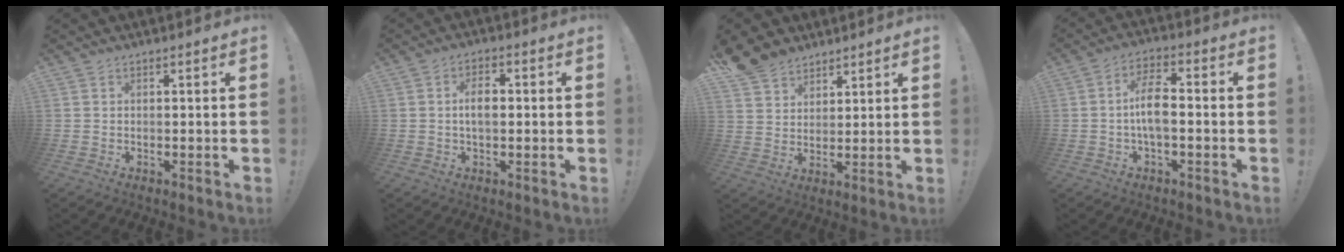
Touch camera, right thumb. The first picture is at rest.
{"total": 5.6, "force": [0.1, 3.0, 4.7], "torque": [-0.073, 0.004, -0.004]}
{"total": 8.5, "force": [6.8, 4.9, 1.5], "torque": [-0.028, -0.045, 0.136]}
{"total": 8.6, "force": [-0.8, 3.6, 7.8], "torque": [-0.145, 0.010, -0.014]}